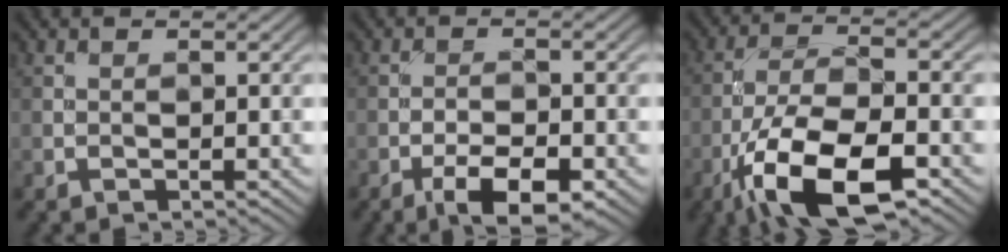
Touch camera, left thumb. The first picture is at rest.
{"total": 6.4, "force": [-3.7, 2.2, 4.8], "torque": [-0.080, 0.002, -0.062]}
{"total": 12.9, "force": [-6.6, 4.8, 9.9], "torque": [-0.197, -0.009, -0.135]}